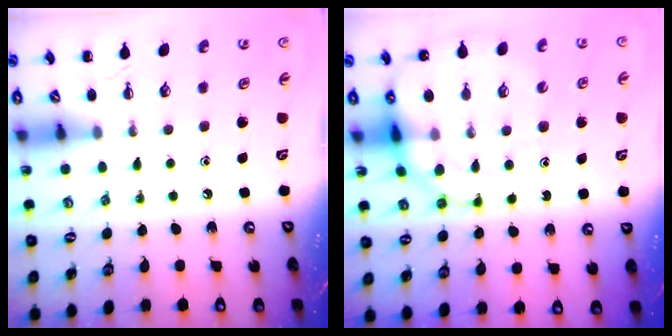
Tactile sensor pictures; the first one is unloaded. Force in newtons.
{"total": 14.1, "press": 13.7, "slide": 3.4}